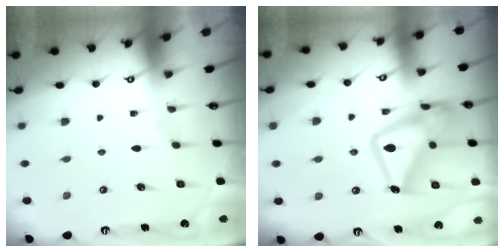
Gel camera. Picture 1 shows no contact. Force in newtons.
{"total": 20.7, "press": 20.7, "slide": 1.4}